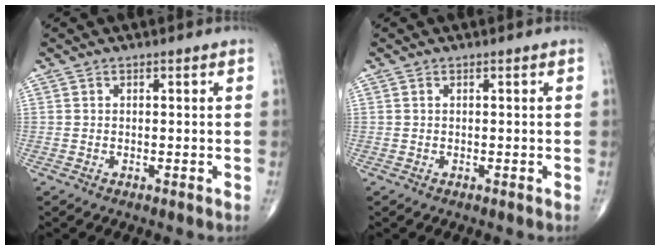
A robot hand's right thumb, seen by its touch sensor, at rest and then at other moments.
{"total": 0.0}